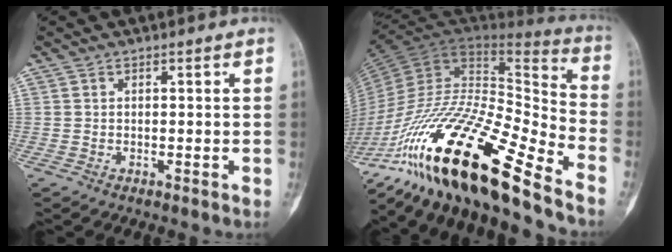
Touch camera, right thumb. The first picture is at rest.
{"total": 31.4, "force": [-21.6, 6.0, 21.9], "torque": [-0.420, 0.038, -0.387]}